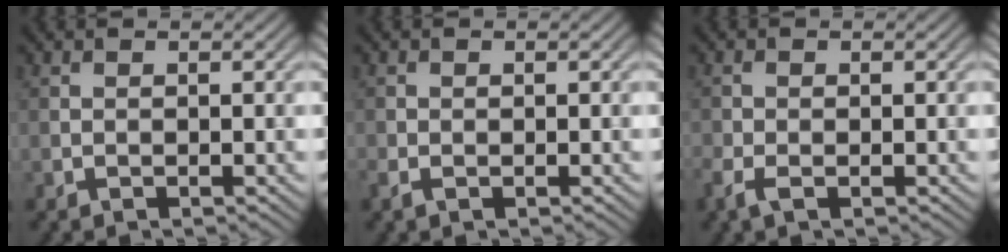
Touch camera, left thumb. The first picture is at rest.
{"total": 1.5, "force": [-0.7, 1.0, 0.9], "torque": [-0.024, -0.004, -0.014]}
{"total": 2.1, "force": [-1.1, 1.0, 1.5], "torque": [-0.040, -0.004, -0.026]}